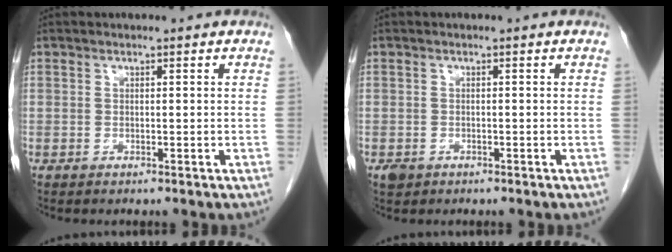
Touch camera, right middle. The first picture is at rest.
{"total": 1.4, "force": [-0.7, 1.1, 0.5], "torque": [-0.011, 0.002, -0.007]}